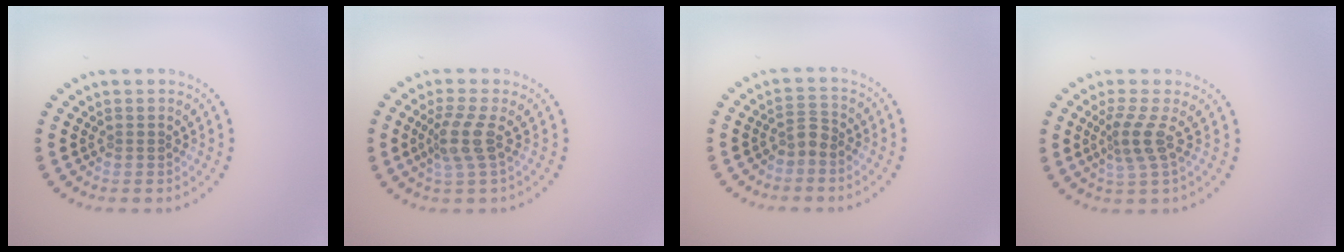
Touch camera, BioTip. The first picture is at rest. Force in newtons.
{"total": 2.7, "press": 2.1, "slide": 1.7}
{"total": 1.6, "press": 1.2, "slide": 1.0}
{"total": 2.6, "press": 1.8, "slide": 1.8}